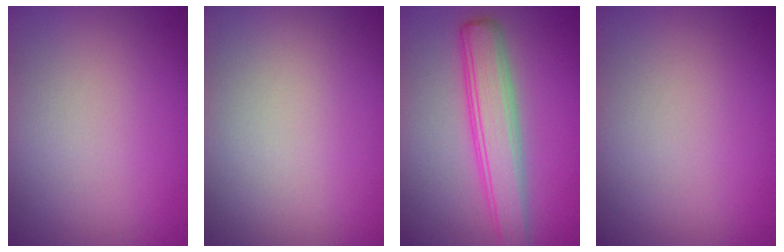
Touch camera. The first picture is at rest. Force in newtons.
{"total": 0.0}
{"total": 4.9, "press": 4.9, "slide": 0.2}
{"total": 0.0}